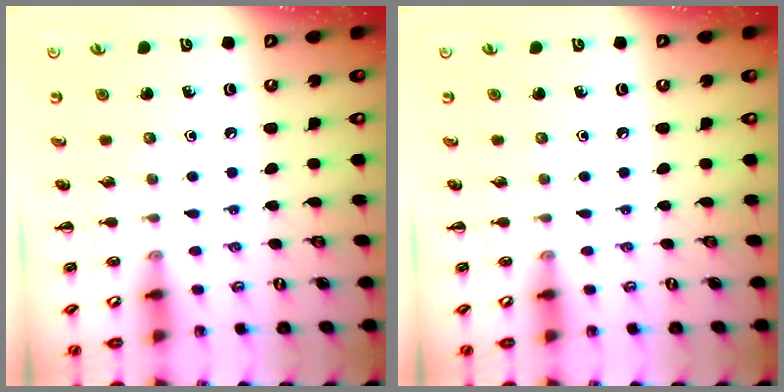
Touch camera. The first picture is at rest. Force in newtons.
{"total": 0.0}